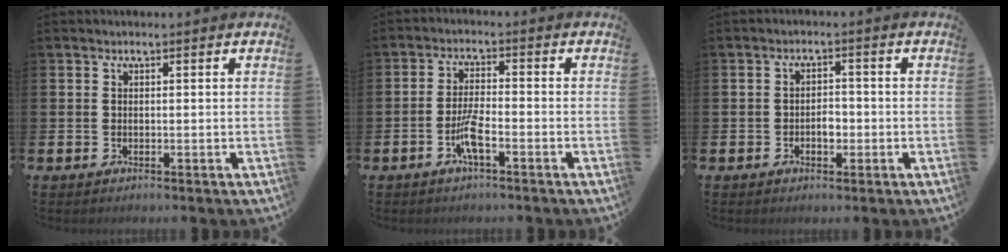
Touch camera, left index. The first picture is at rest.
{"total": 4.1, "force": [-1.9, 0.8, 3.6], "torque": [-0.082, 0.003, -0.037]}
{"total": 2.1, "force": [-0.7, 1.3, 1.5], "torque": [-0.020, 0.002, -0.016]}